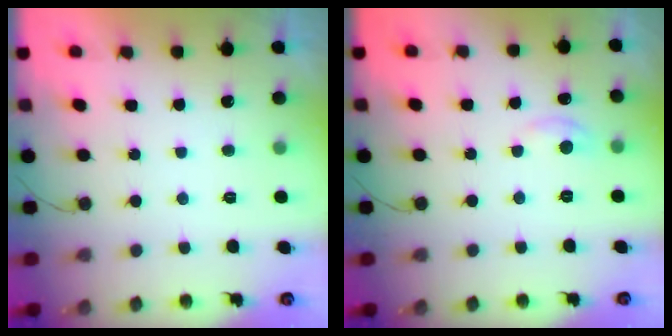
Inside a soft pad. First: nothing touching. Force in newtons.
{"total": 3.6, "press": 3.6, "slide": 0.5}